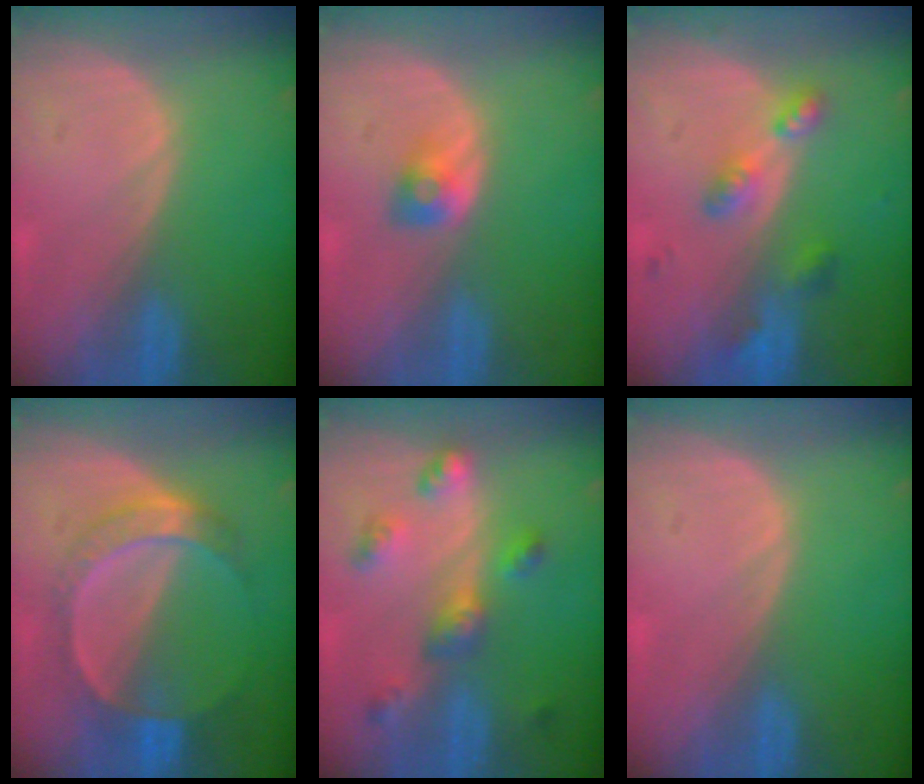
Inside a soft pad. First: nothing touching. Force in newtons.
{"total": 2.5, "press": 2.3, "slide": 0.9}
{"total": 5.2, "press": 4.8, "slide": 1.8}
{"total": 6.9, "press": 6.5, "slide": 2.4}
{"total": 6.5, "press": 5.8, "slide": 3.0}
{"total": 0.0}